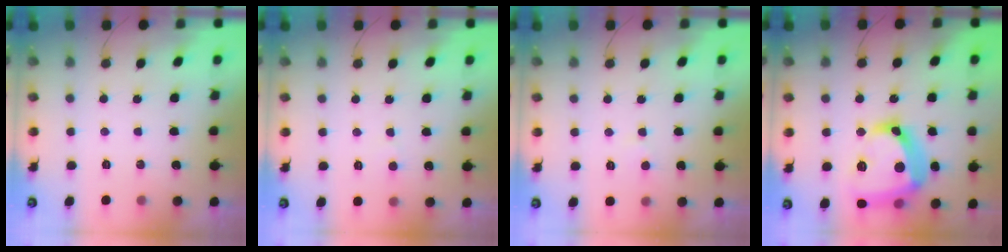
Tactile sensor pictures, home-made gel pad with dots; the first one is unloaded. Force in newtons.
{"total": 2.8, "press": 2.8, "slide": 0.2}
{"total": 2.5, "press": 2.5, "slide": 0.2}
{"total": 22.5, "press": 22.4, "slide": 1.9}